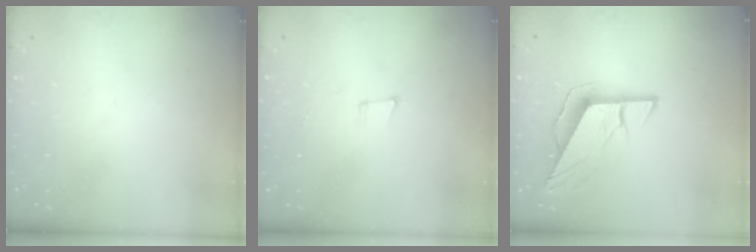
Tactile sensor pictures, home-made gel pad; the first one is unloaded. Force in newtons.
{"total": 4.1, "press": 3.2, "slide": 2.7}
{"total": 10.0, "press": 9.7, "slide": 2.5}